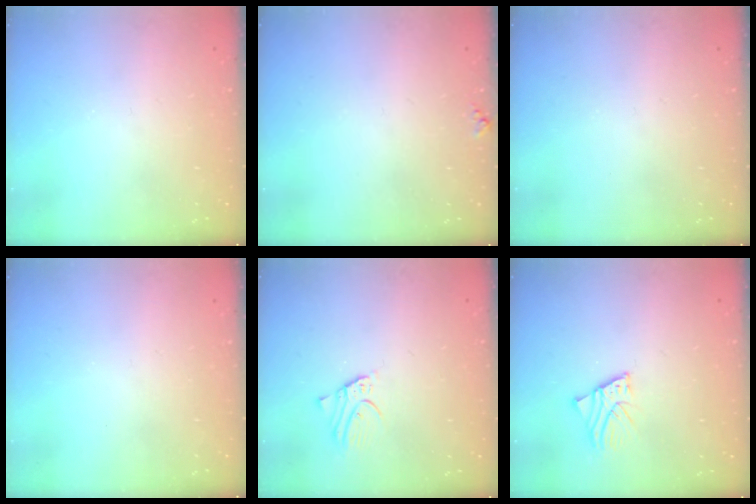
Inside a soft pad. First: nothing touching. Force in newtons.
{"total": 3.8, "press": 3.8, "slide": 0.4}
{"total": 0.0}
{"total": 0.0}
{"total": 2.7, "press": 2.7, "slide": 0.2}
{"total": 2.8, "press": 2.7, "slide": 0.3}